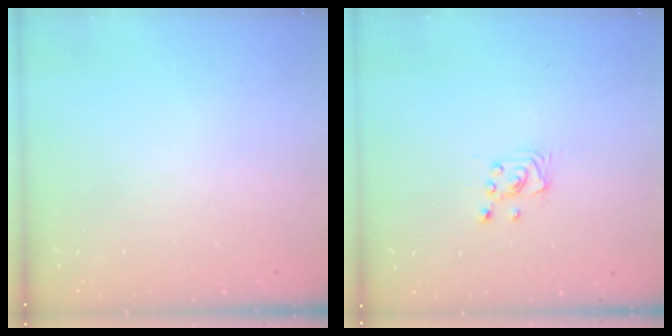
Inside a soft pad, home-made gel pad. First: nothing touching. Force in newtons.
{"total": 2.5, "press": 2.5, "slide": 0.2}